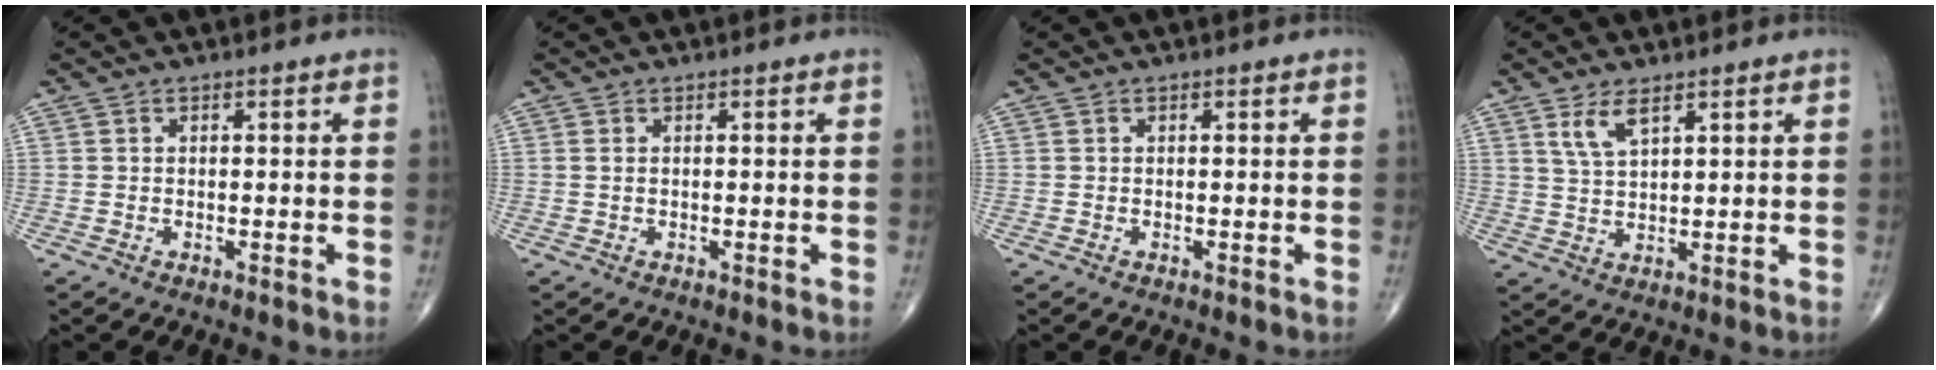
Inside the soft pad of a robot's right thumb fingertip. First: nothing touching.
{"total": 0.7, "force": [0.2, 0.4, 0.6], "torque": [-0.016, 0.005, 0.007]}
{"total": 0.0}
{"total": 4.6, "force": [2.7, 1.7, 3.3], "torque": [-0.064, -0.015, 0.060]}